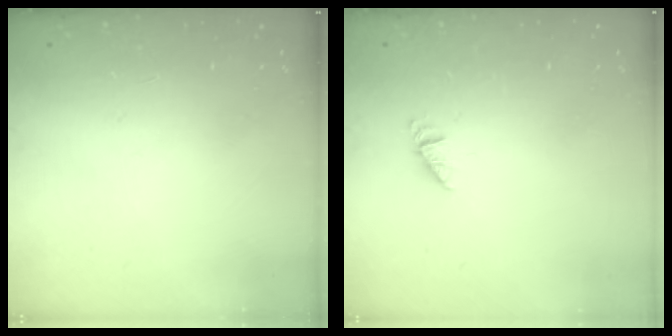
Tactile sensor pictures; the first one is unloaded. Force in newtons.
{"total": 0.6, "press": 0.6, "slide": 0.1}